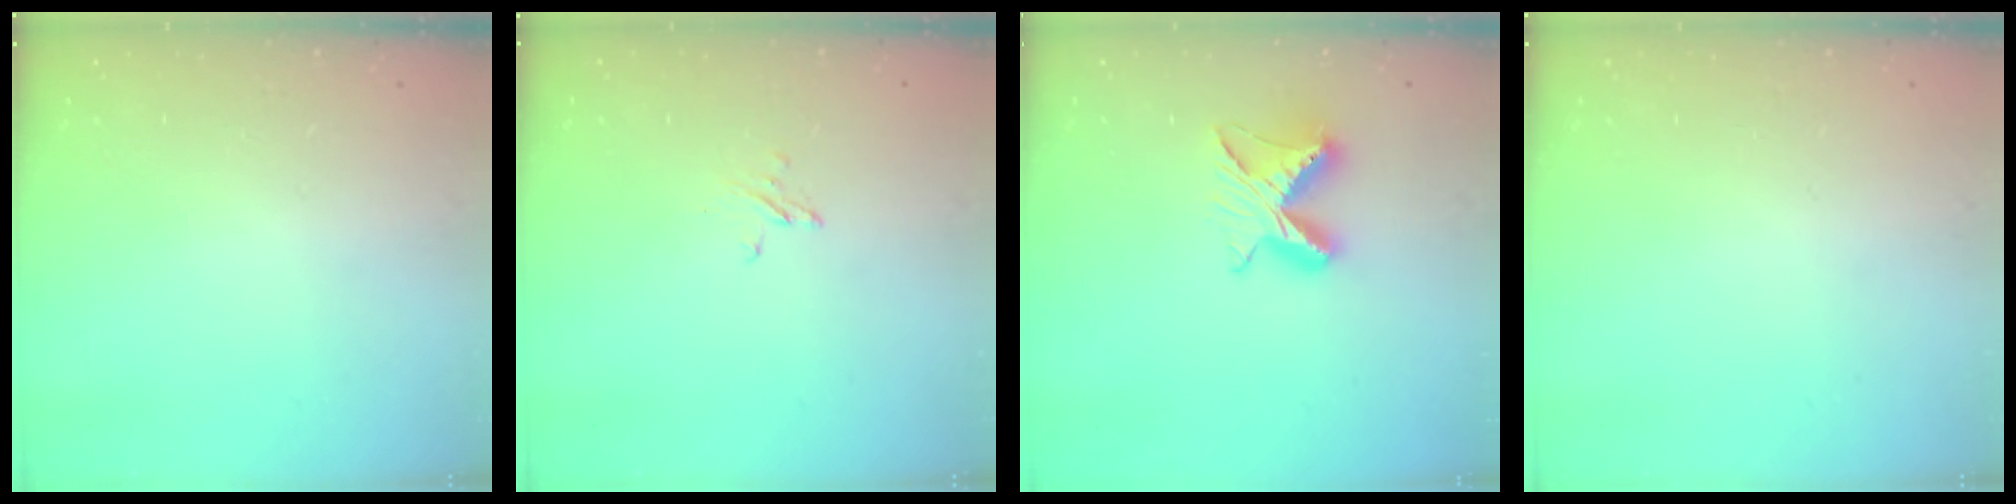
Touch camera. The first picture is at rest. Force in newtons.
{"total": 2.4, "press": 2.4, "slide": 0.2}
{"total": 9.8, "press": 9.8, "slide": 1.1}
{"total": 0.0}